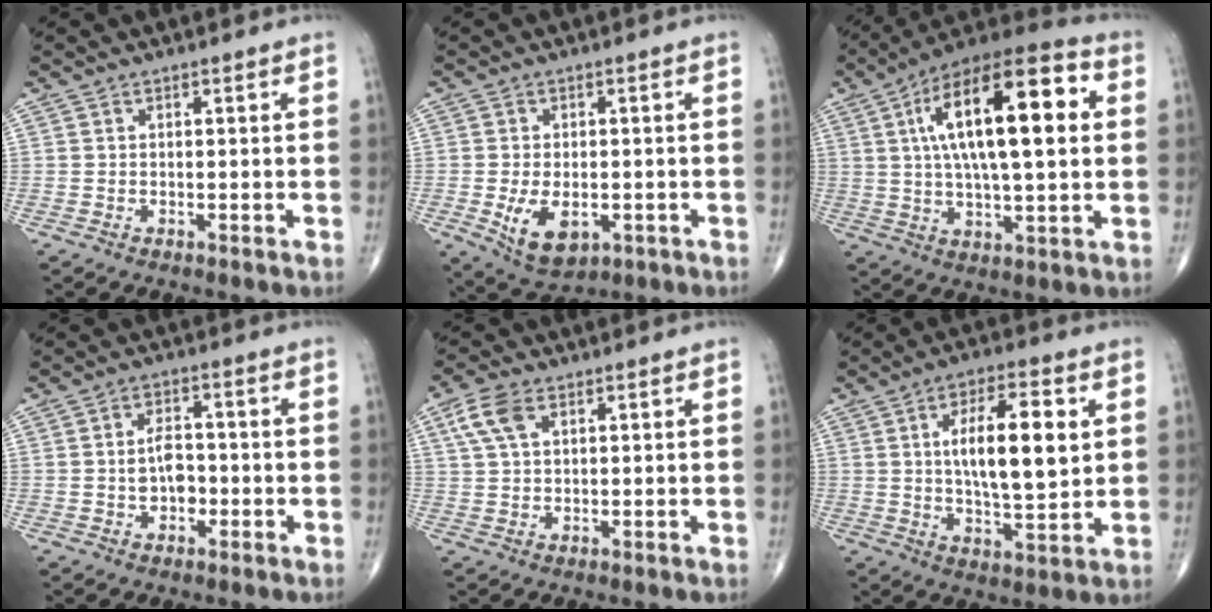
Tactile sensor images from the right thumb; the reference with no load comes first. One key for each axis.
{"total": 8.3, "fx": -2.2, "fy": 4.9, "fz": 6.3, "tx": -0.099, "ty": -0.006, "tz": -0.023}
{"total": 22.9, "fx": 4.9, "fy": 8.2, "fz": 20.8, "tx": -0.337, "ty": 0.017, "tz": 0.071}
{"total": 5.1, "fx": -0.7, "fy": 3.2, "fz": 3.9, "tx": -0.057, "ty": 0.015, "tz": -0.014}
{"total": 6.1, "fx": 2.6, "fy": 3.3, "fz": 4.4, "tx": -0.096, "ty": 0.007, "tz": 0.053}
{"total": 14.5, "fx": 3.0, "fy": 5.0, "fz": 13.2, "tx": -0.206, "ty": -0.009, "tz": 0.049}